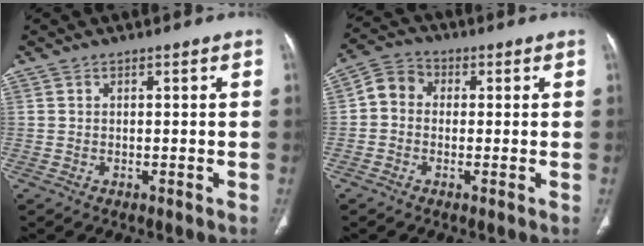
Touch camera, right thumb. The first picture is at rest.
{"total": 5.4, "force": [-0.1, 4.6, 2.8], "torque": [-0.034, 0.019, -0.017]}